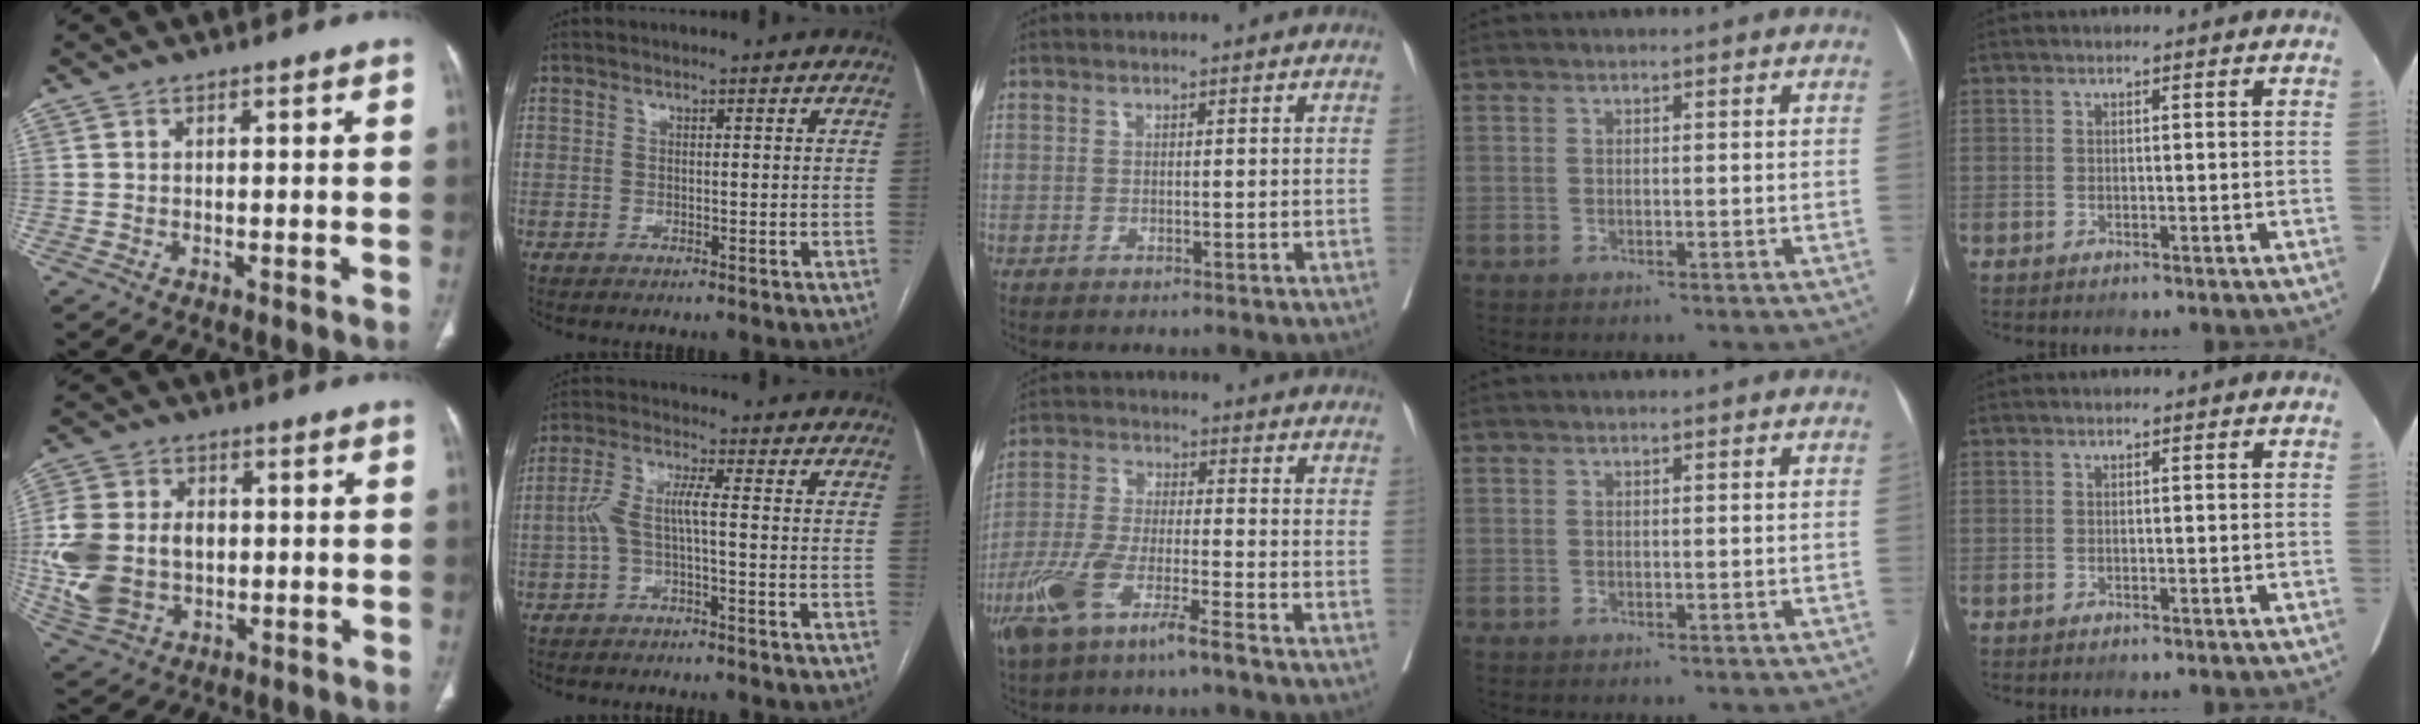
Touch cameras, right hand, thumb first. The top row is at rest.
{"thumb": {"total": 16.3, "force": [-0.7, 12.2, 10.7], "torque": [-0.233, 0.006, 0.003]}, "index": {"total": 4.9, "force": [-1.2, 0.6, 4.7], "torque": [-0.106, 0.022, -0.023]}, "middle": {"total": 9.8, "force": [-6.0, 1.3, 7.6], "torque": [-0.163, -0.012, -0.118]}}